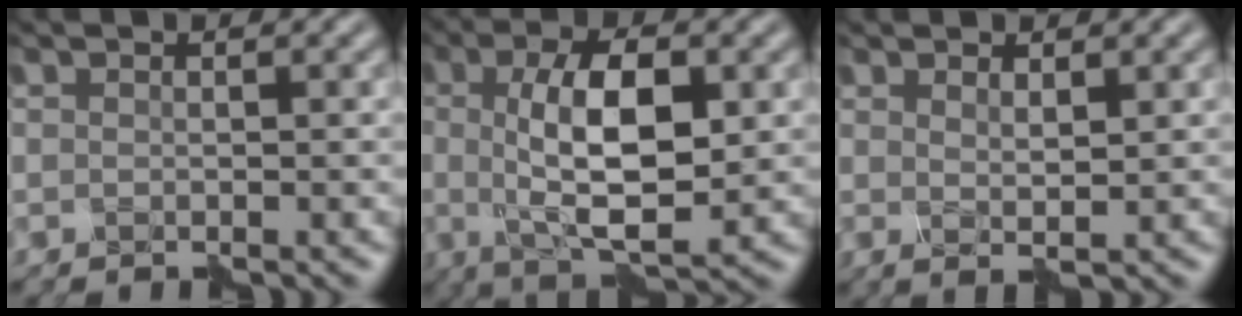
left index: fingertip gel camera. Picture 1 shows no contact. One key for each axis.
{"total": 7.8, "fx": 0.7, "fy": 2.9, "fz": 7.2, "tx": -0.128, "ty": 0.000, "tz": 0.010}
{"total": 1.4, "fx": 1.0, "fy": 0.3, "fz": 0.9, "tx": -0.016, "ty": -0.006, "tz": 0.021}